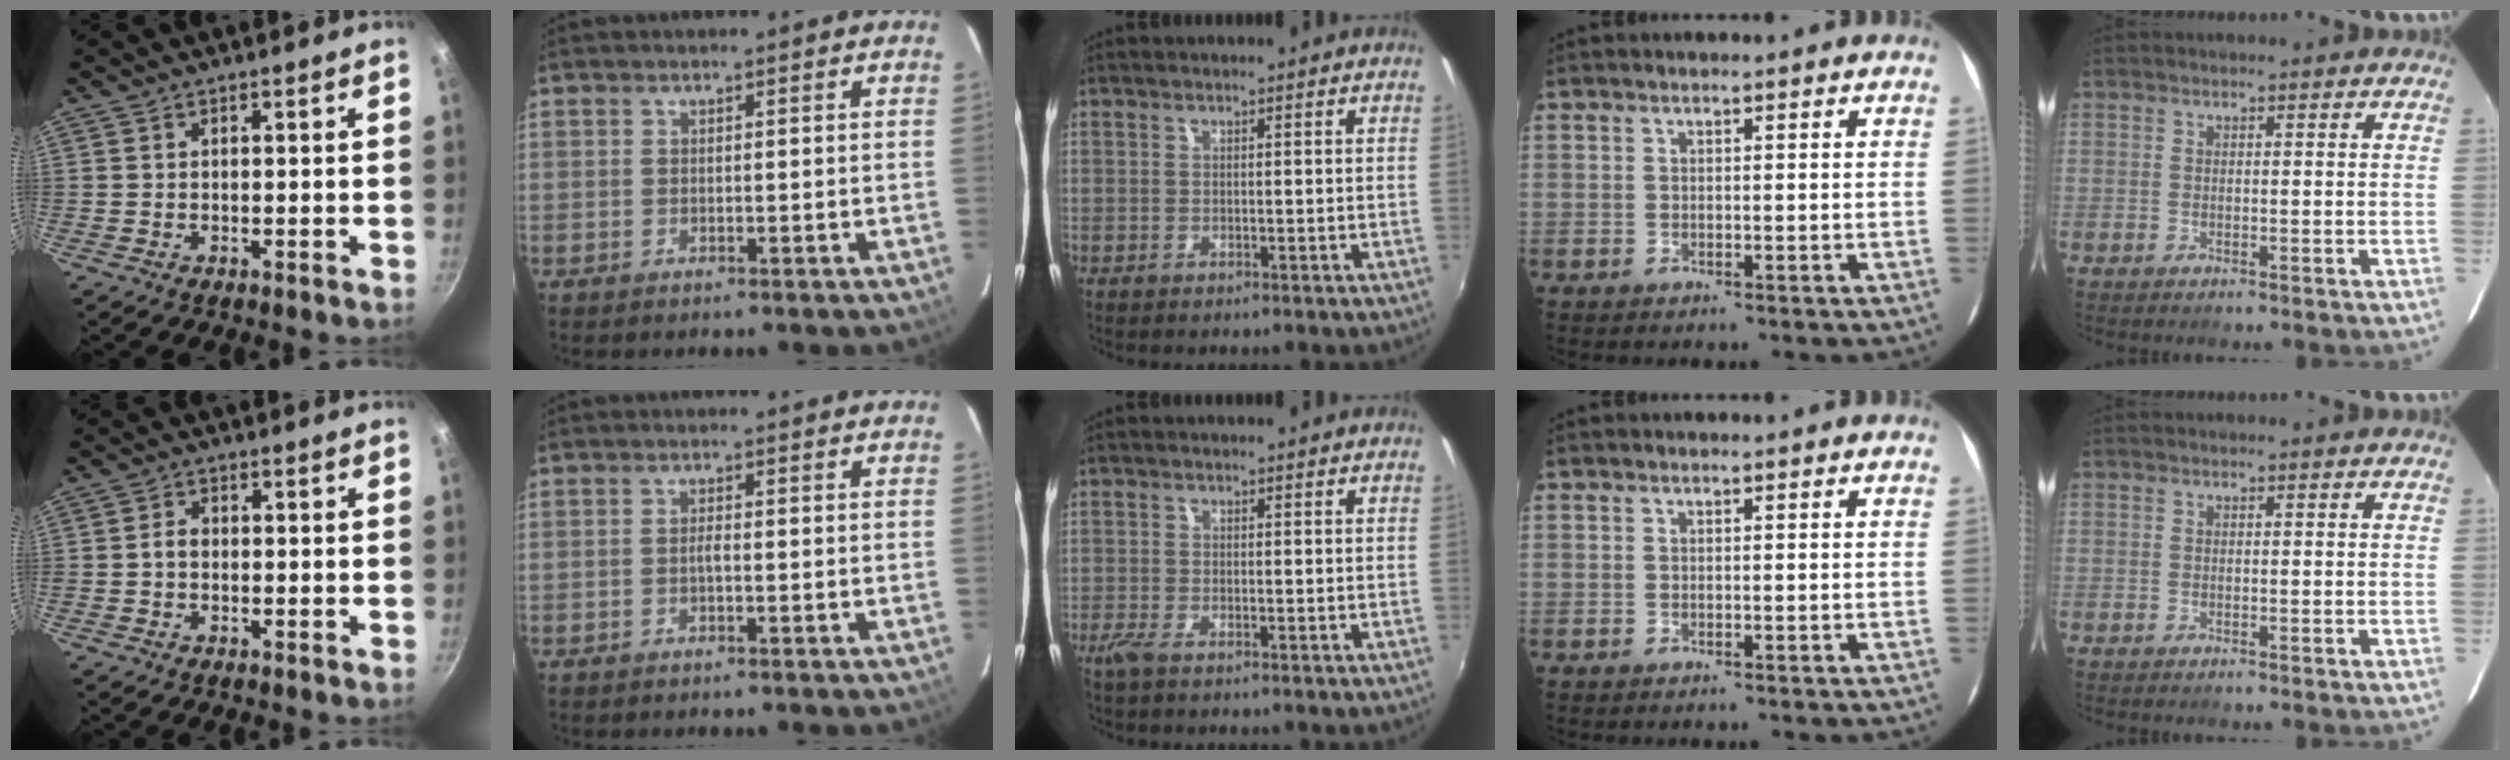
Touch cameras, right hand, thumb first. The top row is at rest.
{"thumb": {"total": 2.1, "force": [-0.3, 1.6, 1.3], "torque": [-0.018, 0.010, -0.008]}, "index": {"total": 1.0, "force": [-0.4, 0.1, 0.9], "torque": [-0.017, 0.003, -0.009]}, "middle": {"total": 1.9, "force": [-1.3, 0.1, 1.3], "torque": [-0.030, -0.008, -0.029]}}